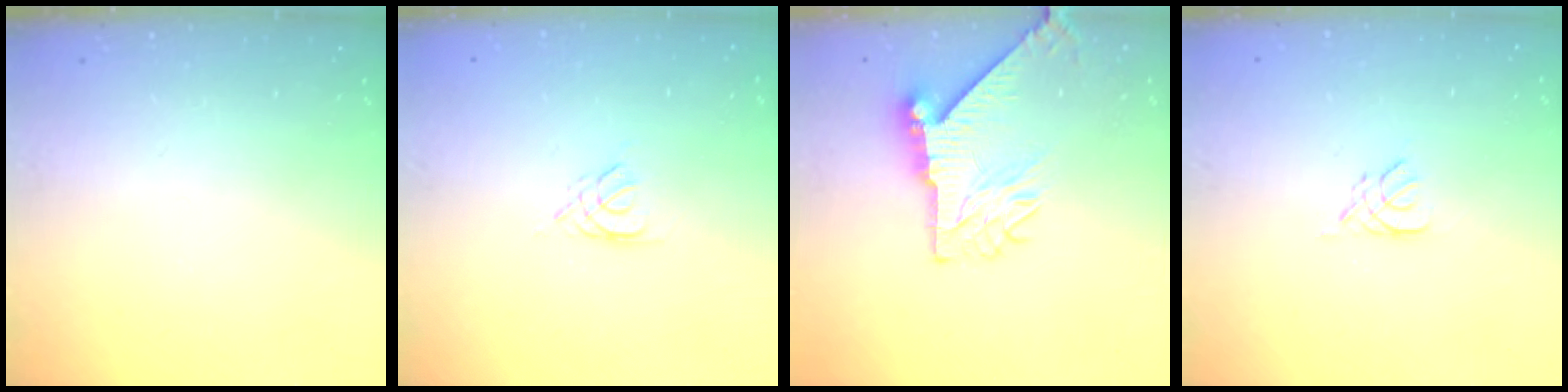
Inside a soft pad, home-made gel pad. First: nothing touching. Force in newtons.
{"total": 2.1, "press": 2.1, "slide": 0.4}
{"total": 10.0, "press": 9.8, "slide": 1.6}
{"total": 2.7, "press": 2.7, "slide": 0.5}